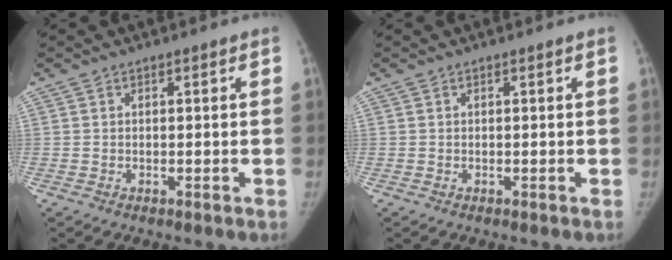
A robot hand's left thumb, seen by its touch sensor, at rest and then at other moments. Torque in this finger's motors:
{"motor_torque": [-0.26, -0.04, -0.34, 0.15, -0.06]}